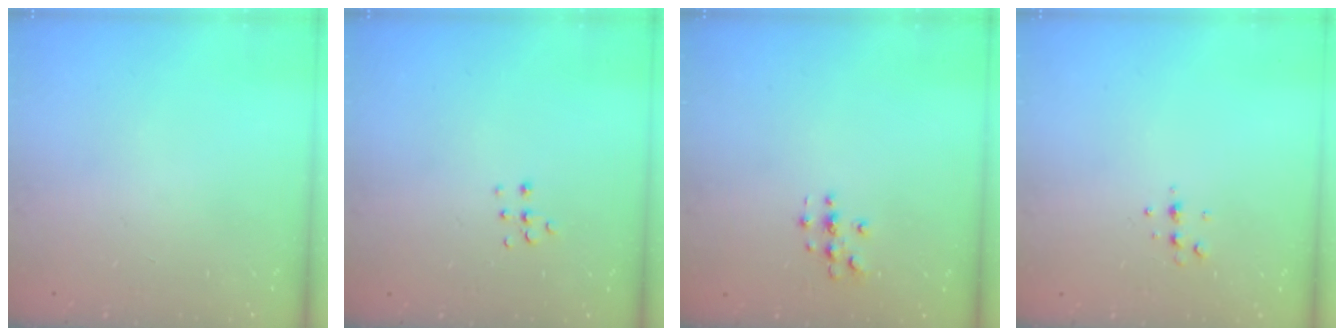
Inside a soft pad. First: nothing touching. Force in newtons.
{"total": 4.4, "press": 4.4, "slide": 0.3}
{"total": 2.8, "press": 2.8, "slide": 0.2}
{"total": 4.7, "press": 4.6, "slide": 0.6}